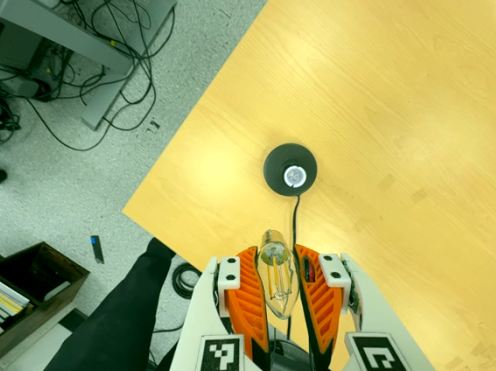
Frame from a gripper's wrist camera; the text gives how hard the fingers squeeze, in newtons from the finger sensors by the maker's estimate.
{"total": 21.8, "left": 24.5, "right": 19.1}